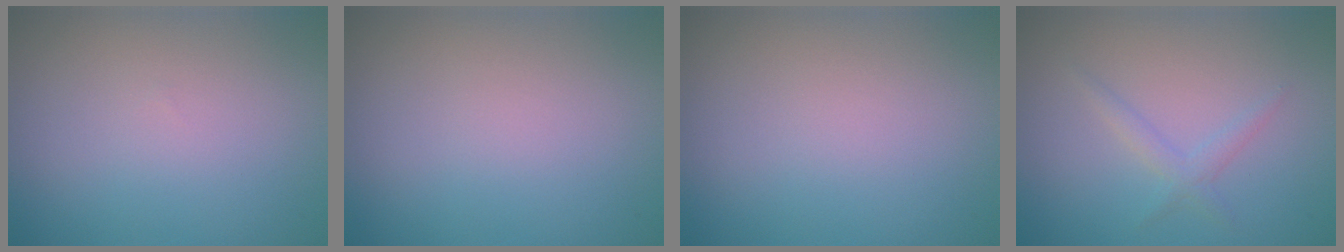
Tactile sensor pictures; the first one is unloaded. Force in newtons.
{"total": 0.0}
{"total": 0.0}
{"total": 1.4, "press": 1.4, "slide": 0.0}